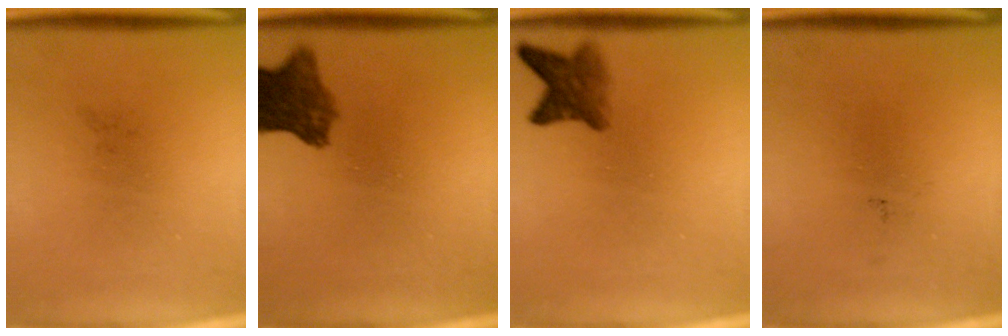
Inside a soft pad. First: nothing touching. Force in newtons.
{"total": 7.1}
{"total": 4.3}
{"total": 0.0}